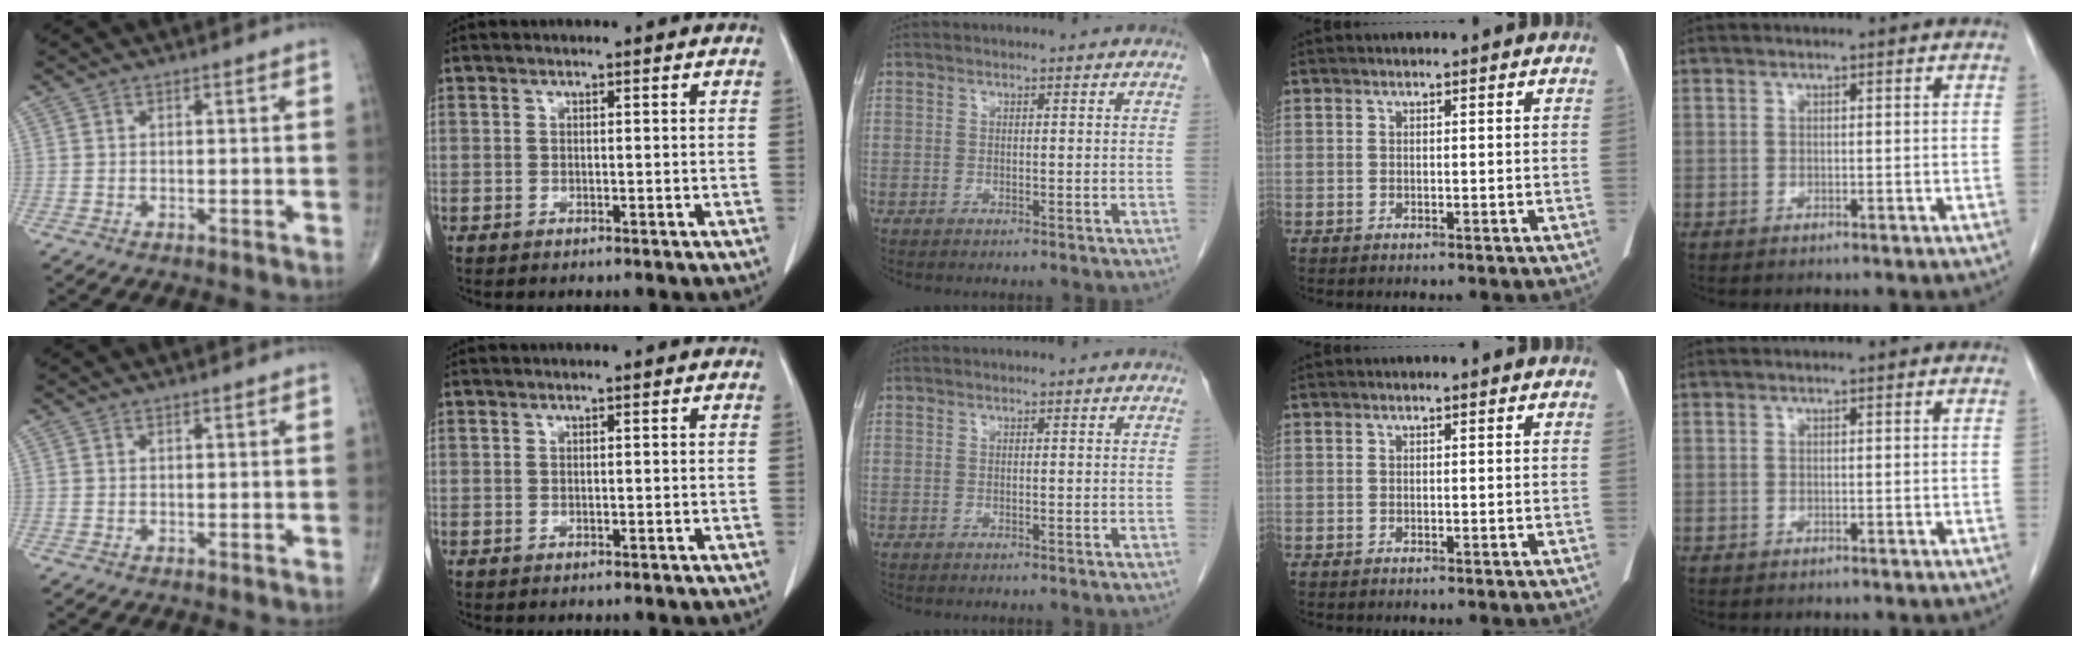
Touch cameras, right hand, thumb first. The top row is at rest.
{}